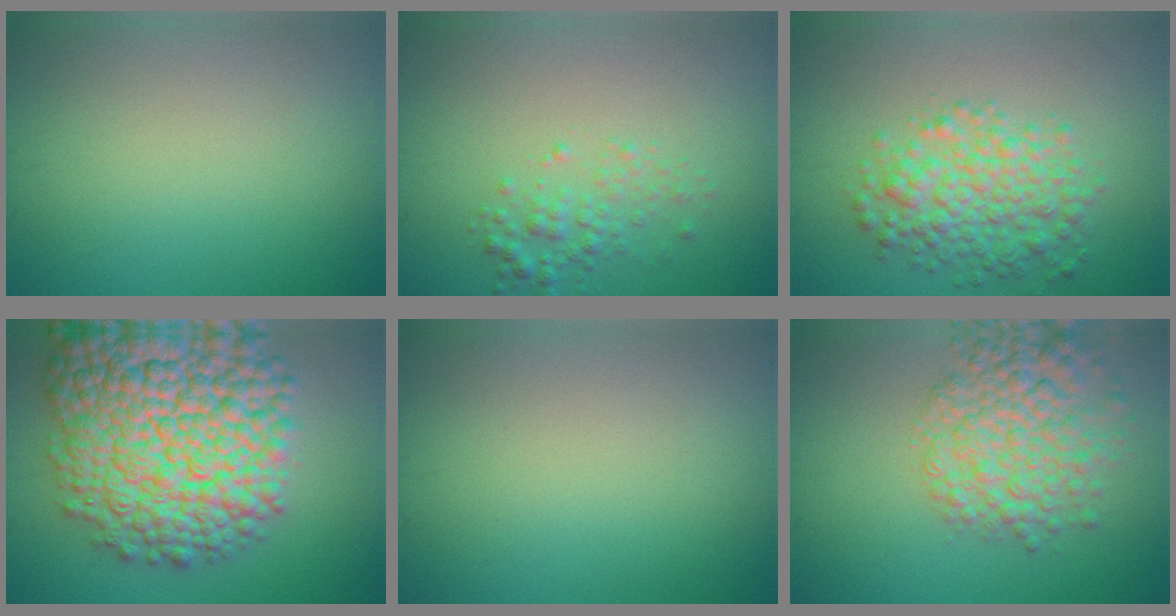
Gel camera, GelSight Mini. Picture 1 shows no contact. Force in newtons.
{"total": 2.0, "press": 2.0, "slide": 0.1}
{"total": 5.1, "press": 5.1, "slide": 0.1}
{"total": 17.0, "press": 17.0, "slide": 0.7}
{"total": 0.0}
{"total": 6.3, "press": 6.2, "slide": 0.2}